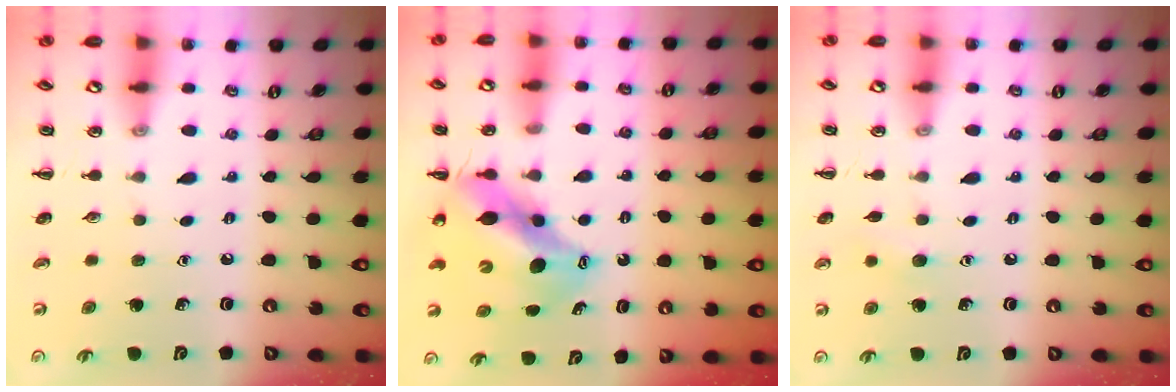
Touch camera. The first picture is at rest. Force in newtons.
{"total": 12.2, "press": 11.8, "slide": 3.0}
{"total": 4.9, "press": 4.7, "slide": 1.1}